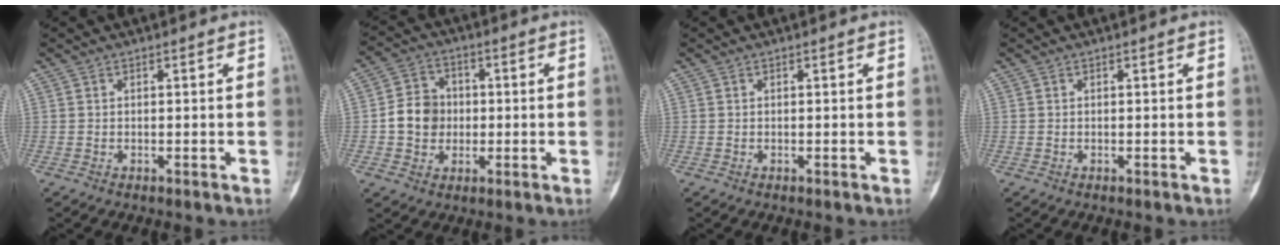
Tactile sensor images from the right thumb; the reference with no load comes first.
{"total": 8.0, "force": [-0.5, 7.1, 3.7], "torque": [-0.038, 0.015, -0.016]}
{"total": 0.0}
{"total": 0.0}